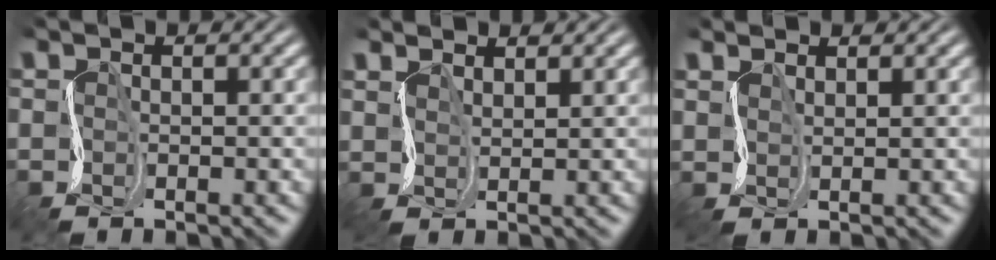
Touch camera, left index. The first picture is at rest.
{"total": 2.1, "force": [2.1, 0.3, -0.2], "torque": [-0.005, 0.003, 0.045]}
{"total": 1.7, "force": [1.6, 0.2, -0.4], "torque": [0.004, 0.003, 0.036]}